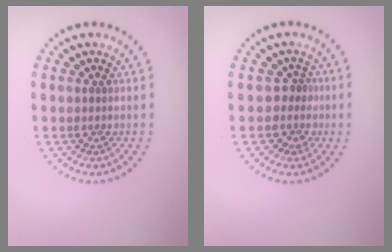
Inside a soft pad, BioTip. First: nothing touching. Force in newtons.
{"total": 2.0, "press": 1.6, "slide": 1.2}